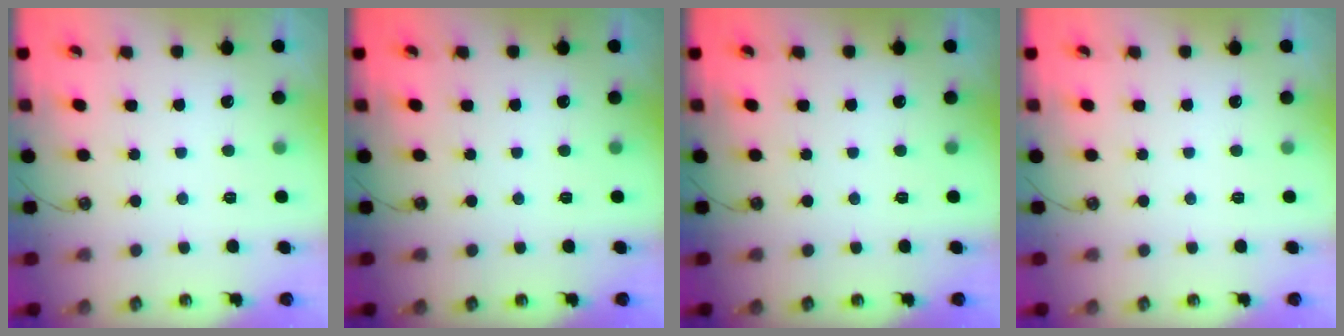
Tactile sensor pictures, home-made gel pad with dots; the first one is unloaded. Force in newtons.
{"total": 0.0}
{"total": 0.0}
{"total": 0.0}